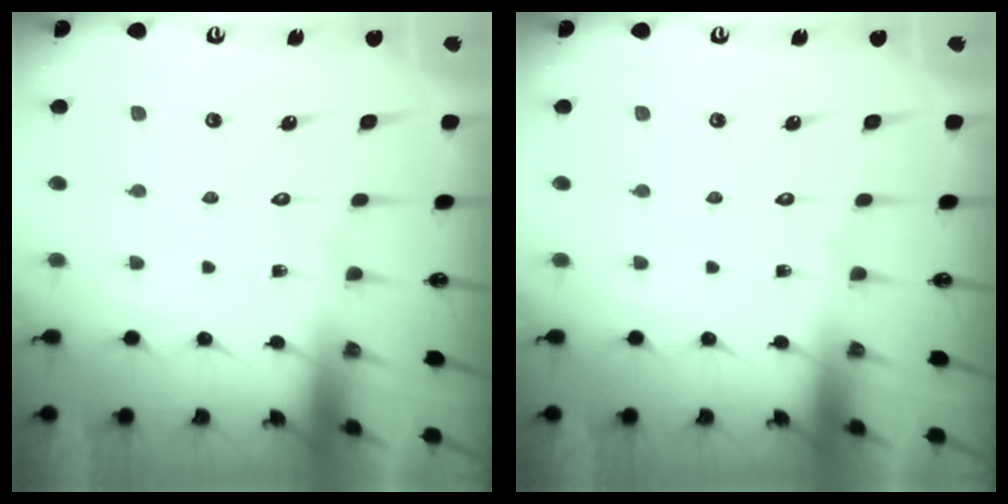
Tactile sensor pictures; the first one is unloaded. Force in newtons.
{"total": 0.0}